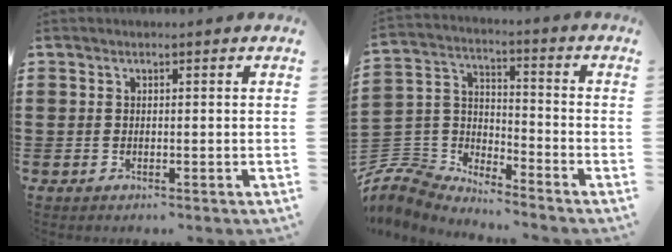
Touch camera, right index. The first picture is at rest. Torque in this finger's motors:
{"motor_torque": [-0.10, -1.35, 0.06, -0.01]}